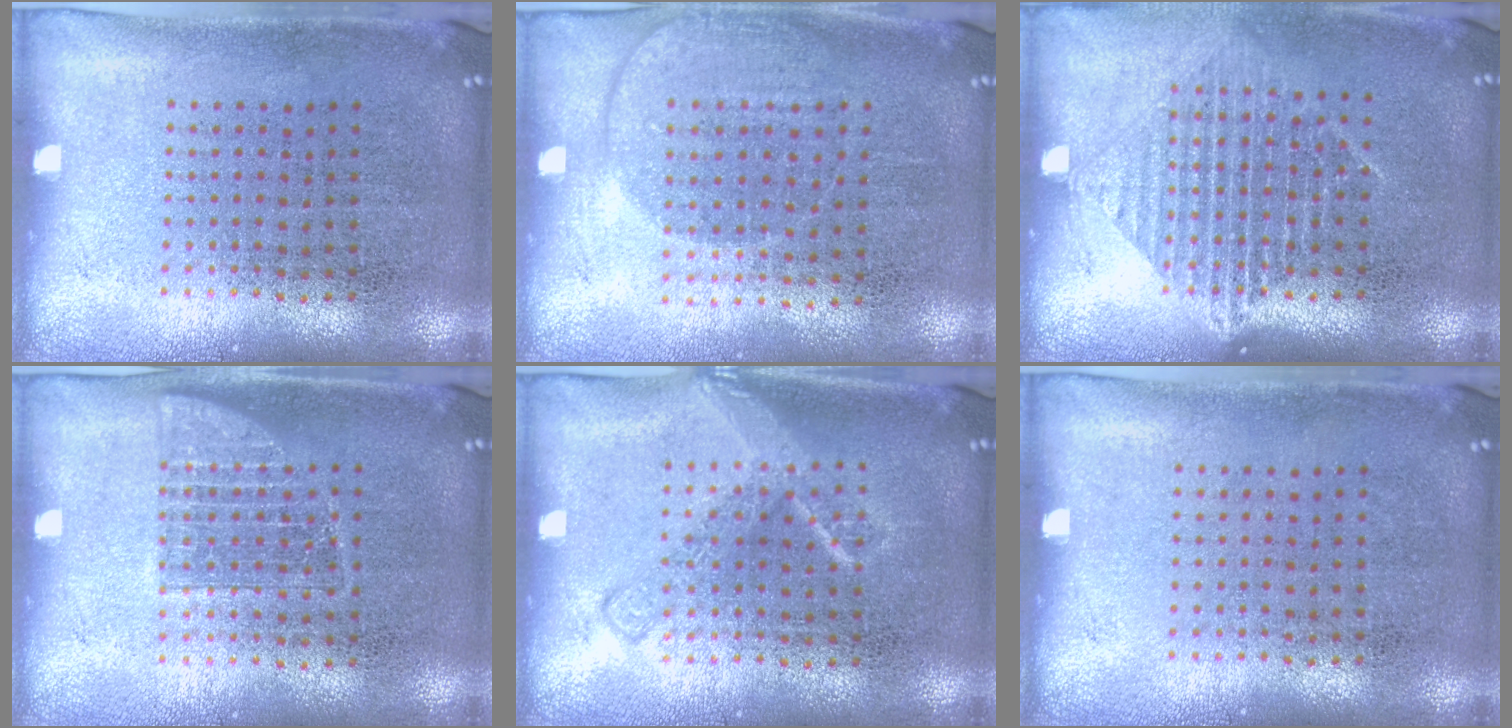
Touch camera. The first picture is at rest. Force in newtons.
{"total": 1.4, "press": 1.2, "slide": 0.7}
{"total": 1.4, "press": 1.3, "slide": 0.6}
{"total": 1.0, "press": 0.9, "slide": 0.4}
{"total": 2.0, "press": 2.0, "slide": 0.4}
{"total": 0.0}